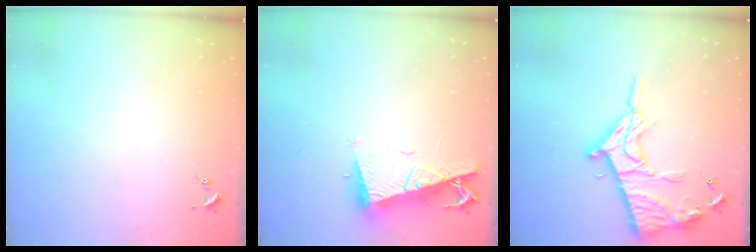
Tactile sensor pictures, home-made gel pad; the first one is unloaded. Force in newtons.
{"total": 10.6, "press": 10.5, "slide": 1.3}
{"total": 16.8, "press": 16.8, "slide": 1.3}